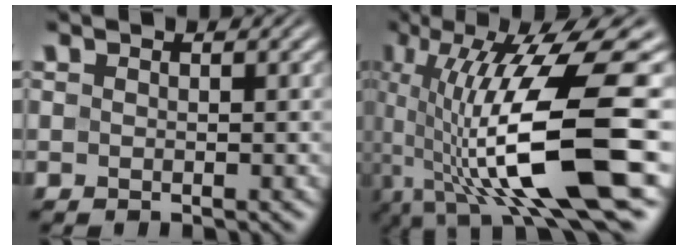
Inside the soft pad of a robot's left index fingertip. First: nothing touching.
{"total": 13.3, "force": [-2.1, 3.1, 12.8], "torque": [-0.224, 0.001, -0.029]}